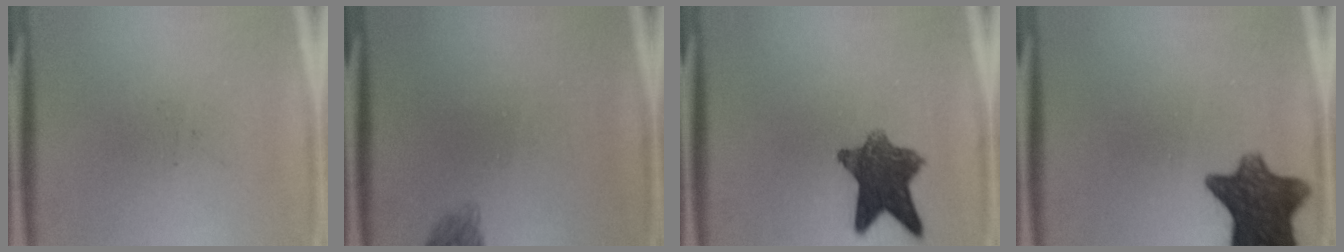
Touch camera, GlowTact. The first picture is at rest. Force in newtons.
{"total": 1.4}
{"total": 9.2}
{"total": 10.8}